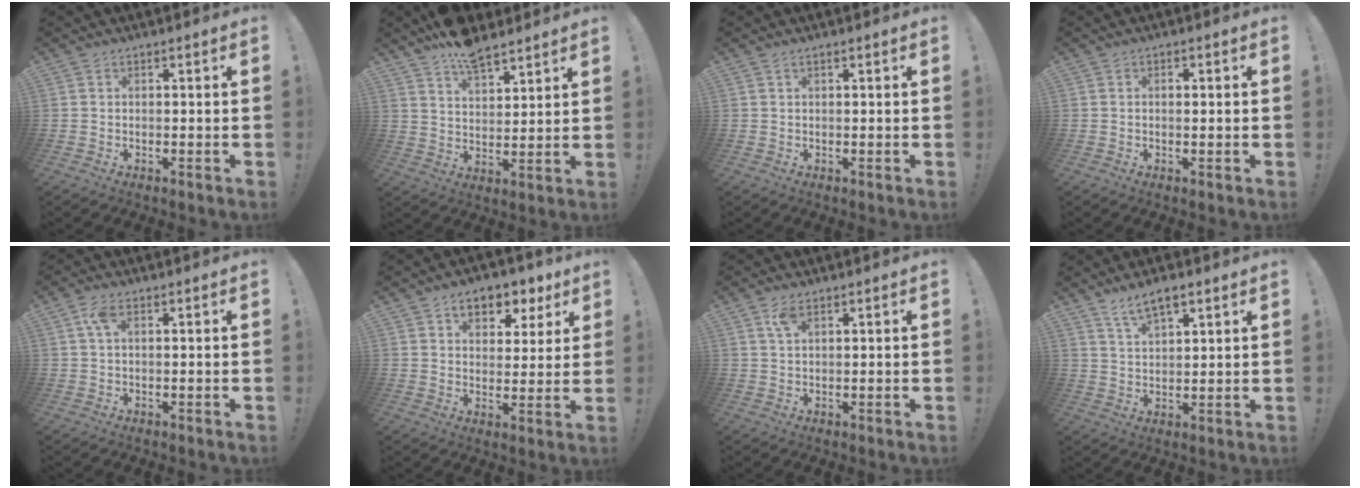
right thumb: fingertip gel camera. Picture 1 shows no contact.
{"total": 10.0, "force": [7.9, 4.4, 4.4], "torque": [-0.078, -0.047, 0.147]}
{"total": 0.7, "force": [0.3, 0.1, 0.6], "torque": [-0.017, 0.003, 0.006]}
{"total": 0.7, "force": [0.1, 0.4, 0.6], "torque": [-0.004, 0.000, 0.000]}
{"total": 3.7, "force": [1.2, 1.6, 3.1], "torque": [-0.064, 0.005, 0.020]}
{"total": 8.9, "force": [5.1, 5.7, 4.5], "torque": [-0.052, -0.032, 0.090]}
{"total": 3.4, "force": [1.9, 1.4, 2.5], "torque": [-0.044, -0.003, 0.032]}
{"total": 6.7, "force": [4.8, 2.2, 4.2], "torque": [-0.070, -0.021, 0.085]}